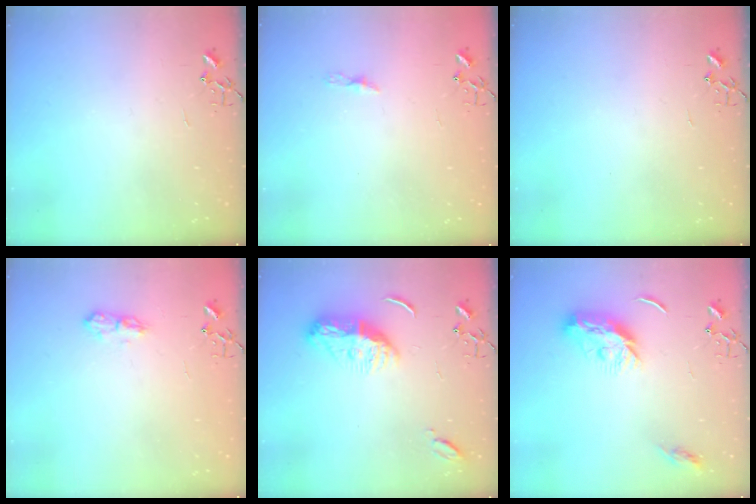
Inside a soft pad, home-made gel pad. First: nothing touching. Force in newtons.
{"total": 3.4, "press": 3.4, "slide": 0.5}
{"total": 0.0}
{"total": 9.0, "press": 9.0, "slide": 1.0}
{"total": 10.8, "press": 10.7, "slide": 1.1}
{"total": 9.6, "press": 9.6, "slide": 0.0}